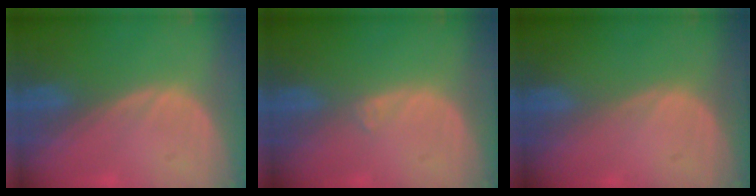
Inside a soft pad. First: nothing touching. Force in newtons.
{"total": 0.6, "press": 0.5, "slide": 0.2}
{"total": 0.0}